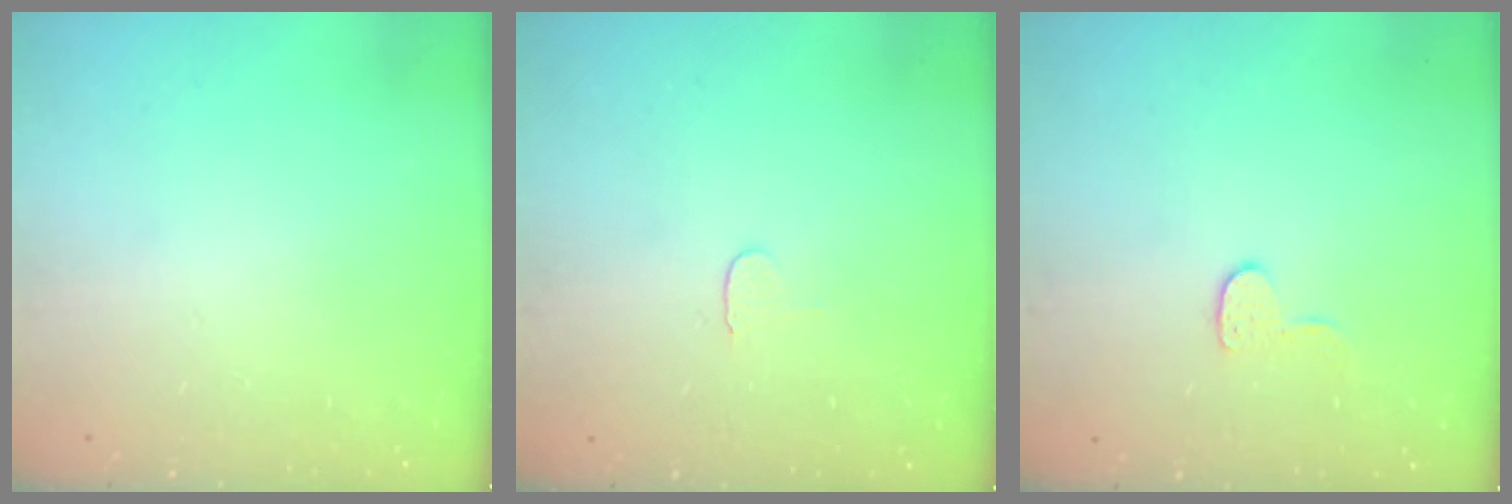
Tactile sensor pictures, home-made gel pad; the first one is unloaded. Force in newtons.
{"total": 3.8, "press": 3.8, "slide": 0.4}
{"total": 6.1, "press": 6.1, "slide": 0.2}